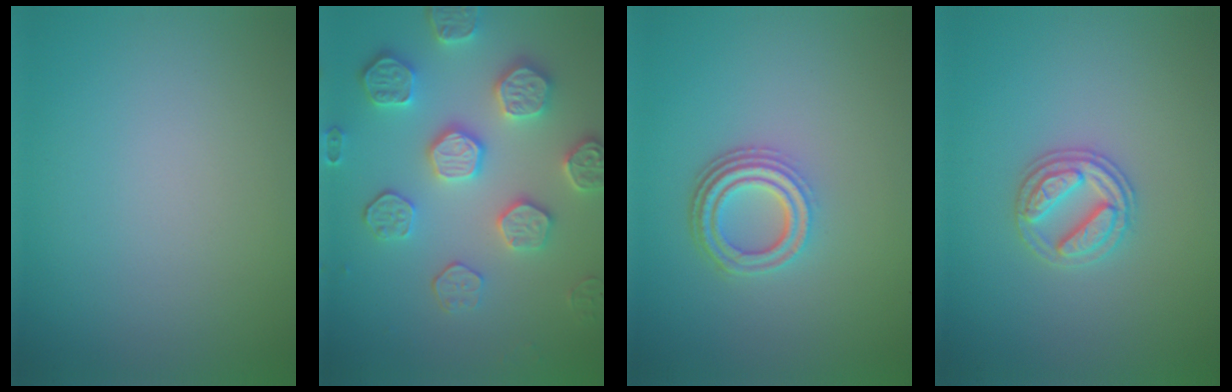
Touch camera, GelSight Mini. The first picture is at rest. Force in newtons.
{"total": 5.6, "press": 5.0, "slide": 2.5}
{"total": 4.1, "press": 3.1, "slide": 2.6}
{"total": 2.9, "press": 2.8, "slide": 0.9}